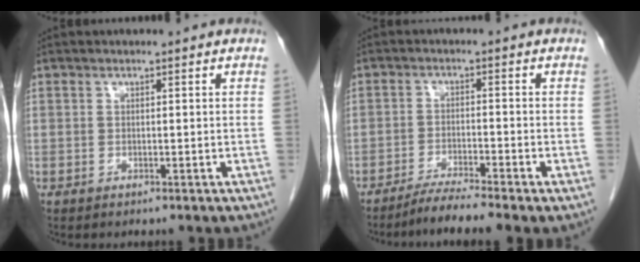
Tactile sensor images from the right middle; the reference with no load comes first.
{"total": 5.0, "force": [-4.1, -1.1, 2.6], "torque": [-0.045, -0.018, -0.077]}